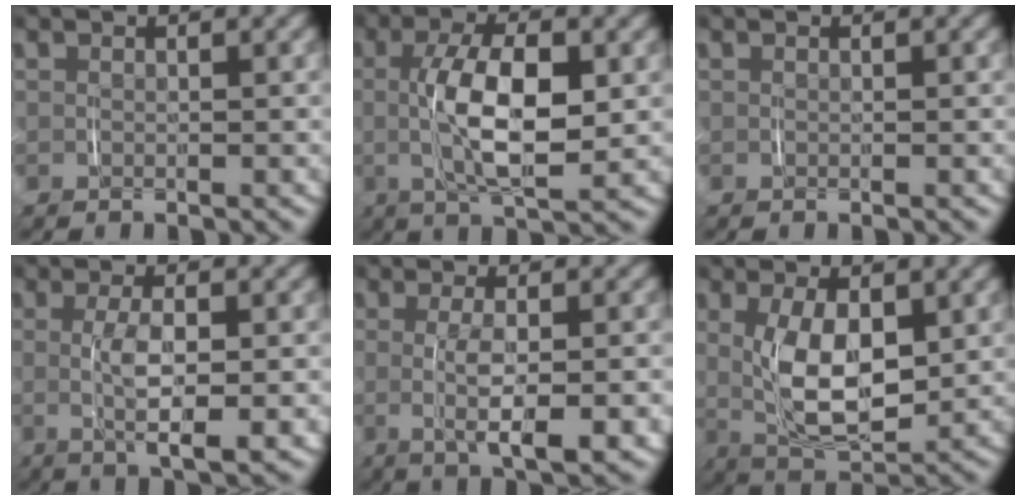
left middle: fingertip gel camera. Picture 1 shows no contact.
{"total": 6.4, "force": [0.0, 1.9, 6.1], "torque": [-0.111, -0.007, 0.003]}
{"total": 0.0}
{"total": 4.5, "force": [-0.5, 0.7, 4.4], "torque": [-0.077, -0.010, -0.003]}
{"total": 4.6, "force": [-0.9, 0.7, 4.4], "torque": [-0.068, -0.007, -0.009]}
{"total": 6.3, "force": [0.2, 2.8, 5.7], "torque": [-0.100, -0.011, 0.008]}